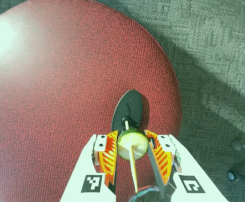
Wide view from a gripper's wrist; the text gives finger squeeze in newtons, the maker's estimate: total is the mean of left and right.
{"total": 10.0, "left": 9.6, "right": 10.4}